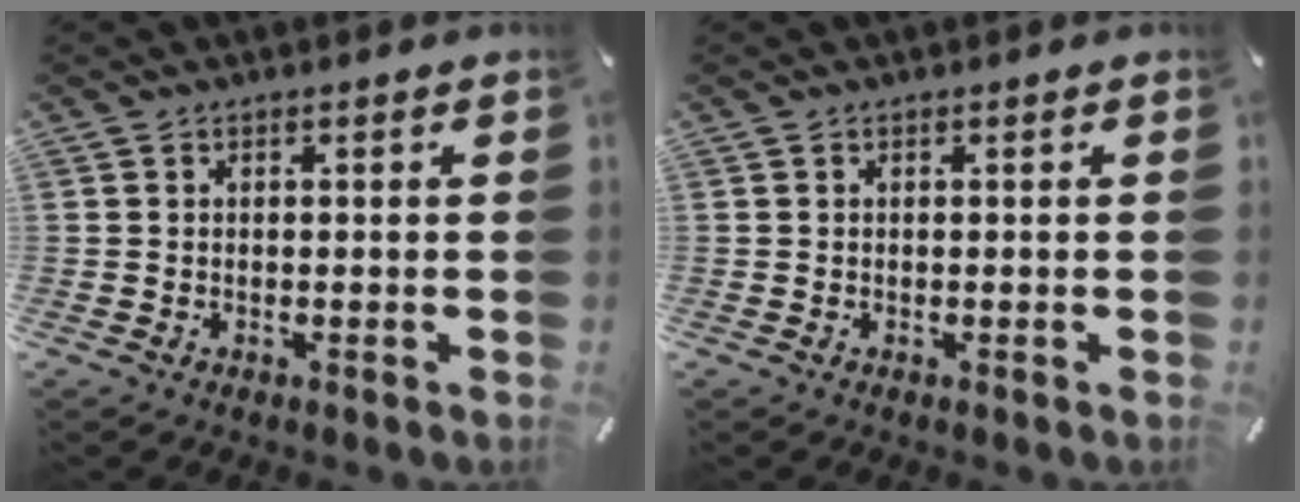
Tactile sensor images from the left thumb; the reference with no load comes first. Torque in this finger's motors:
{"motor_torque": [0.00, 0.00, 0.03, 0.02, 0.00]}